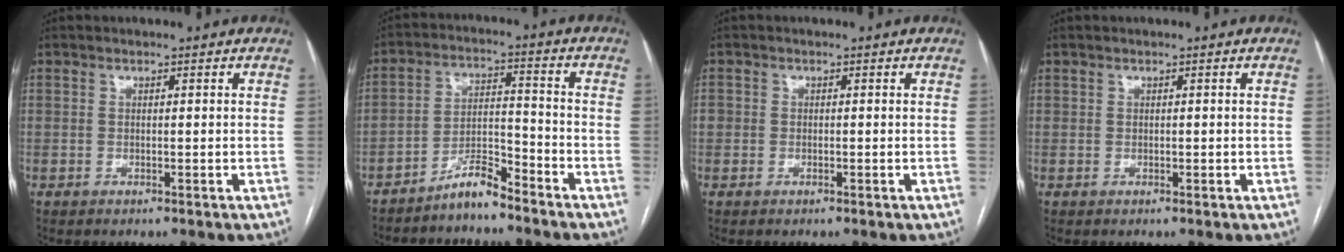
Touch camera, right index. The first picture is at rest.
{"total": 5.5, "force": [-4.9, 1.1, 2.3], "torque": [-0.036, 0.007, -0.093]}
{"total": 1.4, "force": [0.0, 1.4, 0.4], "torque": [-0.002, 0.008, 0.001]}
{"total": 0.6, "force": [0.3, 0.5, 0.1], "torque": [0.006, 0.001, 0.004]}